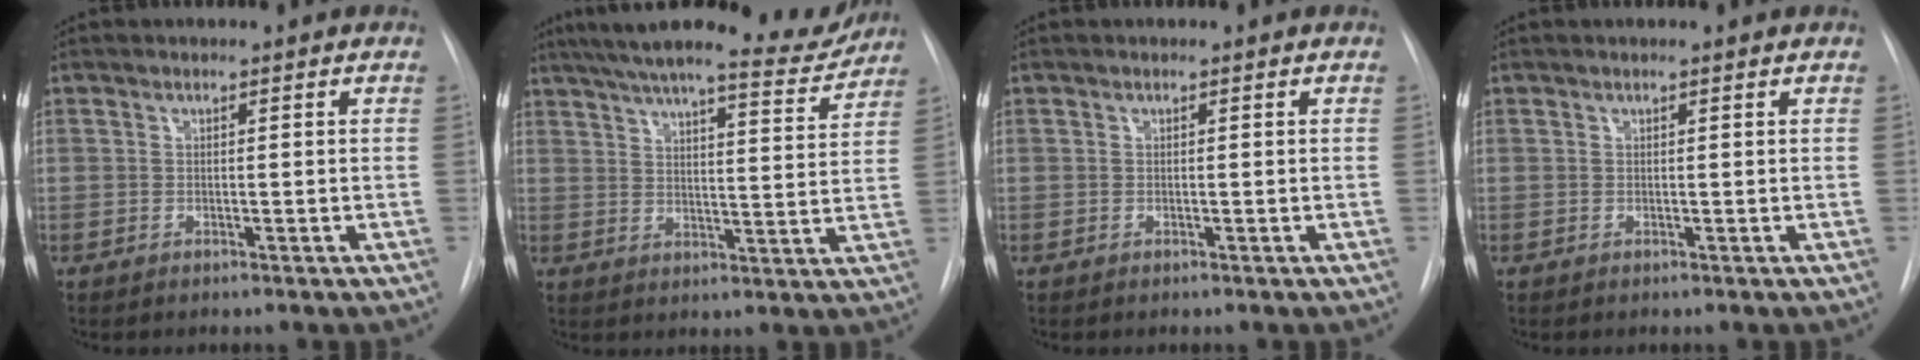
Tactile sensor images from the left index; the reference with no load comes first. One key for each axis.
{"total": 16.6, "fx": 15.0, "fy": 1.8, "fz": 6.8, "tx": -0.100, "ty": -0.012, "tz": 0.199}
{"total": 0.0}
{"total": 1.0, "fx": 0.9, "fy": -0.1, "fz": 0.4, "tx": -0.010, "ty": 0.006, "tz": 0.012}